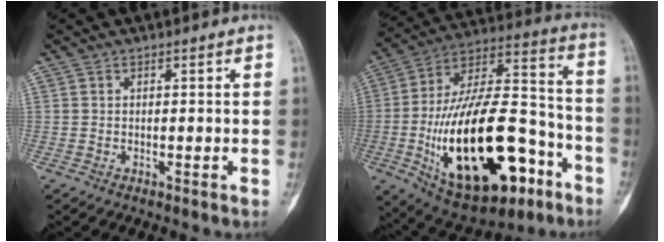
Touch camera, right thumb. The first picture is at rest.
{"total": 32.0, "force": [-11.2, 15.0, 26.0], "torque": [-0.459, 0.049, -0.162]}